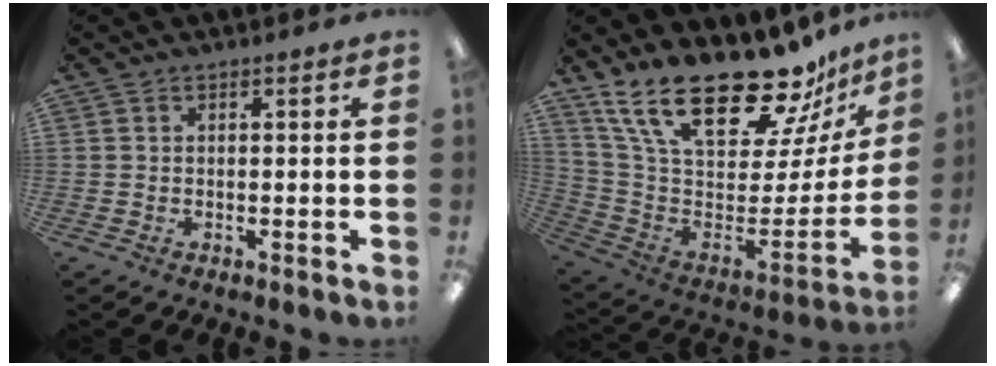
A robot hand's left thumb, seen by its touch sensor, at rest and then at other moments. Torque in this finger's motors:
{"motor_torque": [3.13, 1.43, 1.50, -1.27, 0.13]}